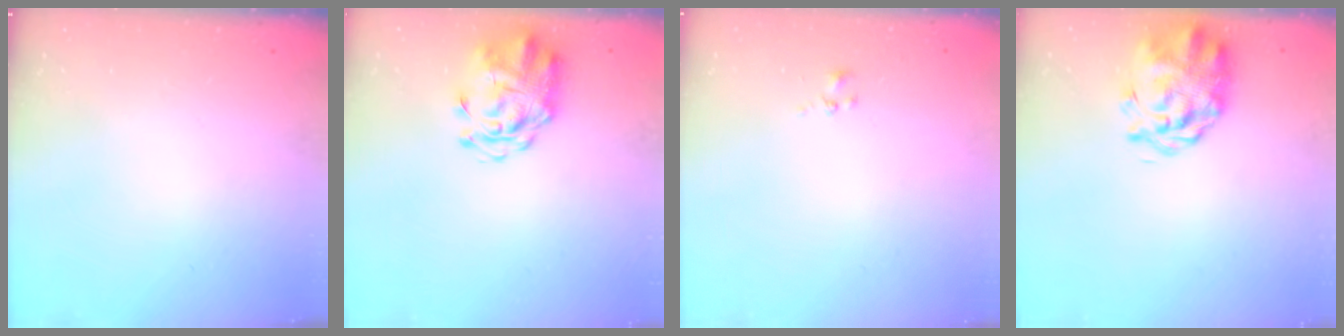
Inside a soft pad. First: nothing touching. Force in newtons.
{"total": 3.9, "press": 3.6, "slide": 1.4}
{"total": 0.8, "press": 0.8, "slide": 0.3}
{"total": 4.2, "press": 3.7, "slide": 1.9}